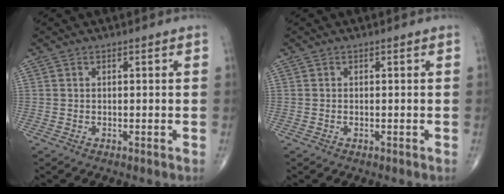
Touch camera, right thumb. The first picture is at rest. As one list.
[{"total": 0.0}]